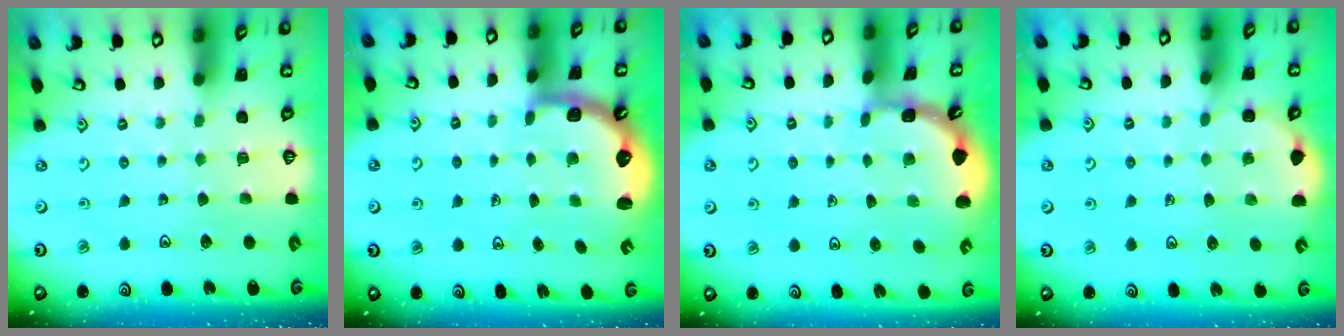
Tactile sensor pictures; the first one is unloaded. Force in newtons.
{"total": 2.9, "press": 2.4, "slide": 1.6}
{"total": 1.5, "press": 1.5, "slide": 0.1}
{"total": 3.0, "press": 2.9, "slide": 0.9}